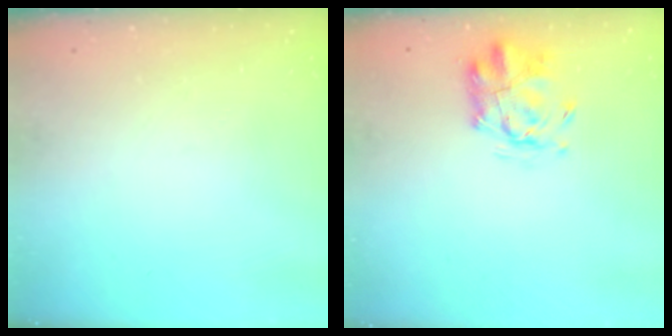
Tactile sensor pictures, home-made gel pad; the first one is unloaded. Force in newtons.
{"total": 2.5, "press": 2.4, "slide": 0.7}